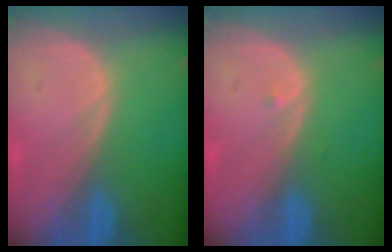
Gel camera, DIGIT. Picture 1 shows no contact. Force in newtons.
{"total": 0.5, "press": 0.4, "slide": 0.3}